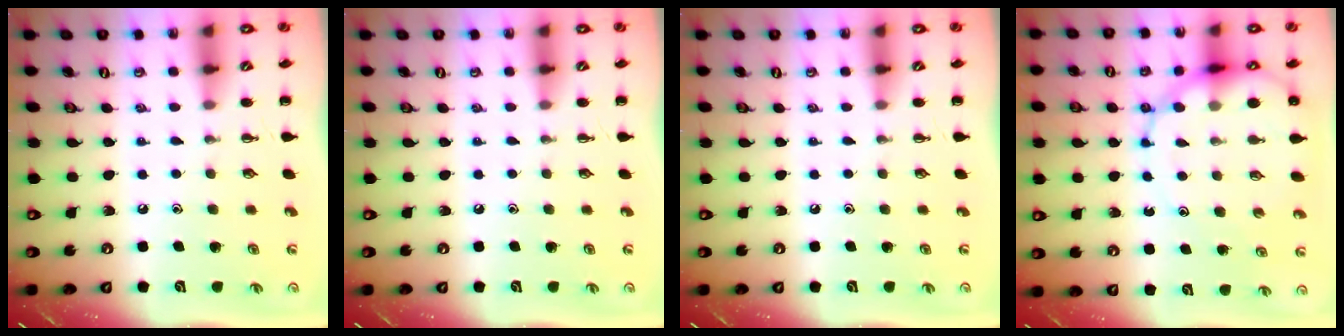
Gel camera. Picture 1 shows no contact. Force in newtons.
{"total": 0.0}
{"total": 0.0}
{"total": 13.5, "press": 13.1, "slide": 3.1}